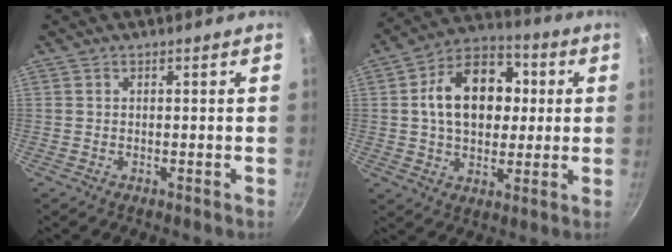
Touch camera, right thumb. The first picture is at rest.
{"total": 17.4, "force": [2.5, 12.2, 12.2], "torque": [-0.156, 0.023, 0.026]}